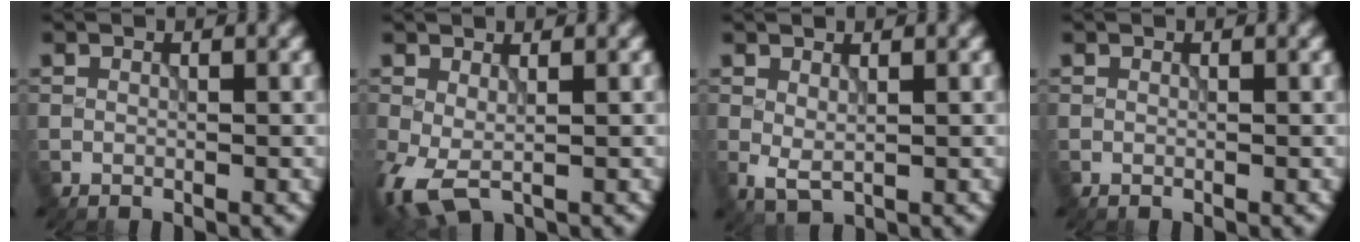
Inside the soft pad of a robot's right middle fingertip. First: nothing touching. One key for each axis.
{"total": 4.0, "fx": -1.0, "fy": 2.0, "fz": 3.4, "tx": -0.090, "ty": -0.005, "tz": -0.021}
{"total": 1.5, "fx": 0.4, "fy": 0.7, "fz": 1.3, "tx": -0.030, "ty": -0.003, "tz": 0.010}
{"total": 0.0}